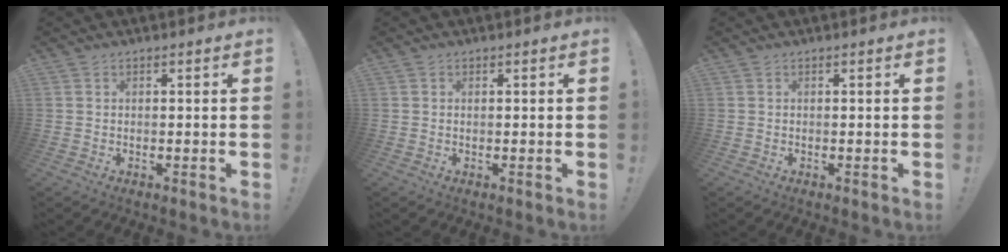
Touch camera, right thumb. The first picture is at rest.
{"total": 0.0}
{"total": 0.0}